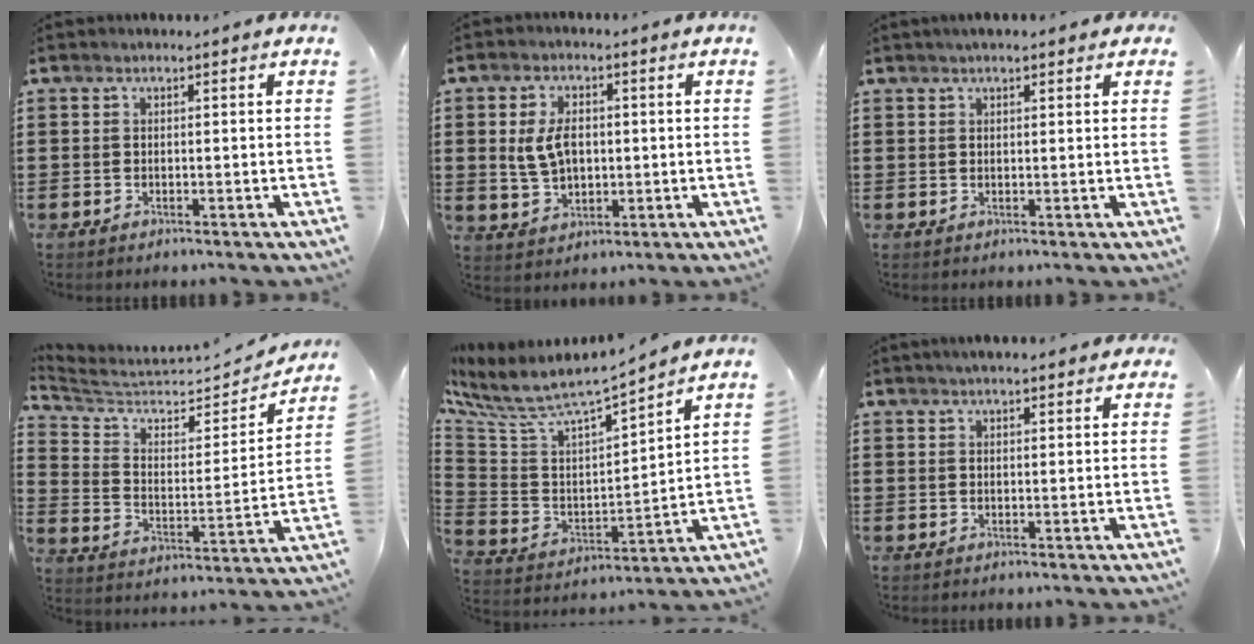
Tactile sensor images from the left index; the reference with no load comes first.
{"total": 5.6, "force": [0.7, 3.4, 4.3], "torque": [-0.099, 0.003, 0.006]}
{"total": 1.8, "force": [1.5, 0.4, 1.0], "torque": [-0.021, 0.006, 0.027]}
{"total": 5.6, "force": [4.8, 2.1, 2.2], "torque": [-0.072, -0.038, 0.077]}
{"total": 5.9, "force": [5.3, 1.0, 2.4], "torque": [-0.078, -0.052, 0.083]}
{"total": 2.3, "force": [2.0, 0.3, 1.0], "torque": [-0.024, 0.007, 0.037]}